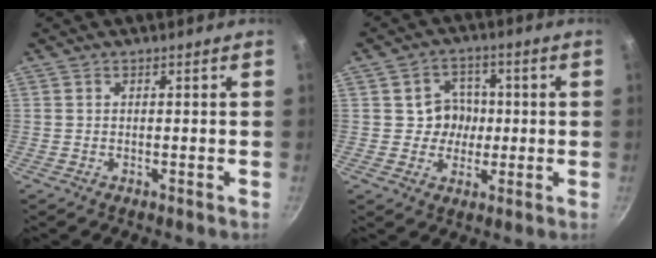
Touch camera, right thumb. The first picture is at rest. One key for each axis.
{"total": 6.6, "fx": 0.0, "fy": 6.1, "fz": 2.5, "tx": 0.004, "ty": 0.006, "tz": -0.006}